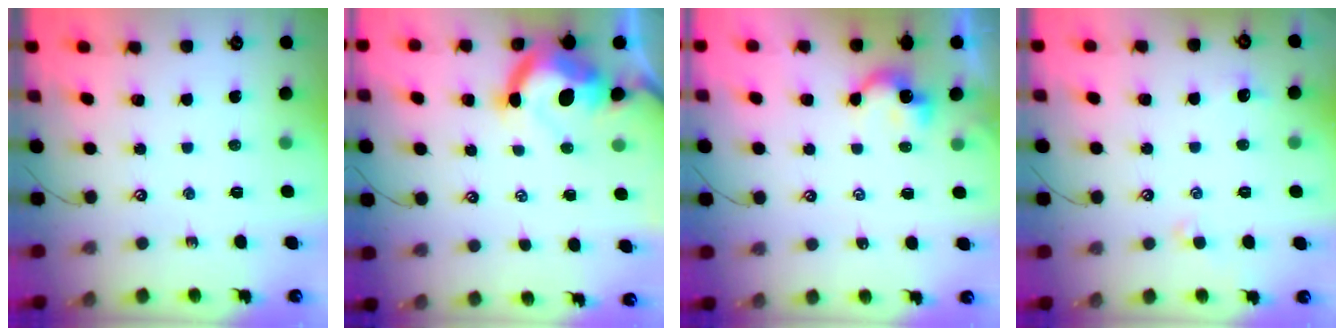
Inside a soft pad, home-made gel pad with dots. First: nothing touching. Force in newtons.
{"total": 9.4, "press": 9.3, "slide": 1.4}
{"total": 2.4, "press": 2.3, "slide": 0.3}
{"total": 0.9, "press": 0.7, "slide": 0.5}